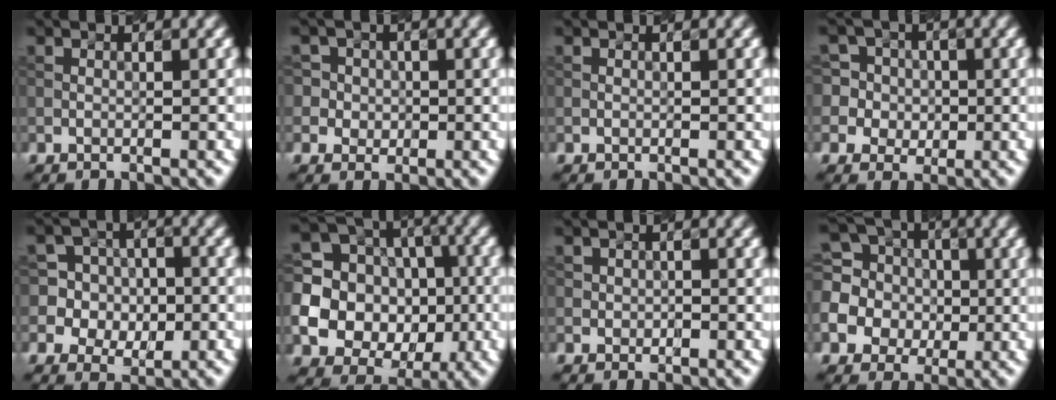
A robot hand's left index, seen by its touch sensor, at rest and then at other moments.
{"total": 4.9, "force": [1.5, 4.4, 1.5], "torque": [-0.021, 0.032, 0.007]}
{"total": 0.0}
{"total": 7.4, "force": [2.2, 6.7, 2.2], "torque": [-0.064, 0.043, 0.024]}
{"total": 6.7, "force": [0.1, 6.4, 1.9], "torque": [-0.050, 0.037, -0.009]}
{"total": 17.3, "force": [-2.2, 16.3, 5.2], "torque": [-0.173, 0.000, -0.048]}
{"total": 0.8, "force": [0.0, 0.7, 0.4], "torque": [-0.007, 0.003, -0.003]}
{"total": 8.8, "force": [0.4, 8.2, 3.3], "torque": [-0.121, 0.024, -0.021]}